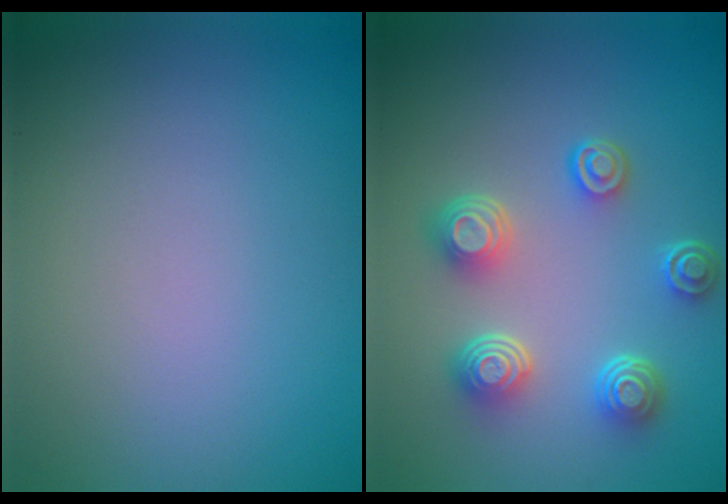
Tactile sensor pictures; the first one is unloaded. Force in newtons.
{"total": 4.9, "press": 3.7, "slide": 3.3}